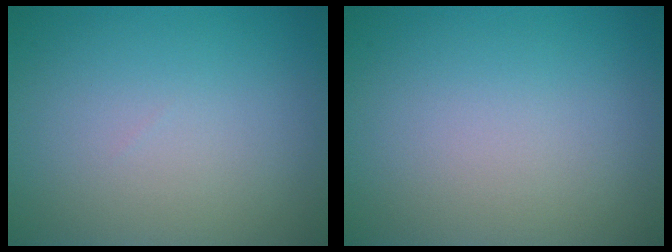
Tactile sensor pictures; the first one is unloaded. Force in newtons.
{"total": 0.0}